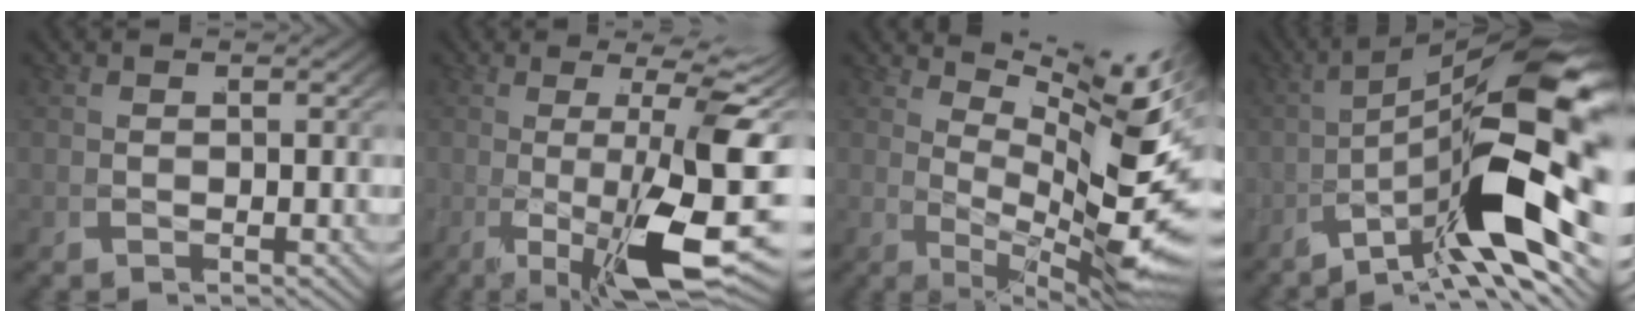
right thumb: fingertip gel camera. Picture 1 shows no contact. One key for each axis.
{"total": 12.8, "fx": -0.9, "fy": 3.8, "fz": 12.1, "tx": -0.164, "ty": -0.010, "tz": -0.008}
{"total": 9.3, "fx": 3.5, "fy": 2.8, "fz": 8.2, "tx": -0.114, "ty": -0.008, "tz": 0.058}
{"total": 13.0, "fx": -1.4, "fy": 4.8, "fz": 12.1, "tx": -0.178, "ty": -0.022, "tz": -0.021}